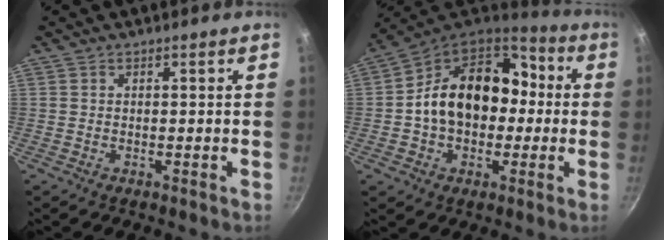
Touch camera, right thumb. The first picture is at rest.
{"total": 19.5, "force": [0.1, 14.7, 12.9], "torque": [-0.183, 0.052, -0.009]}